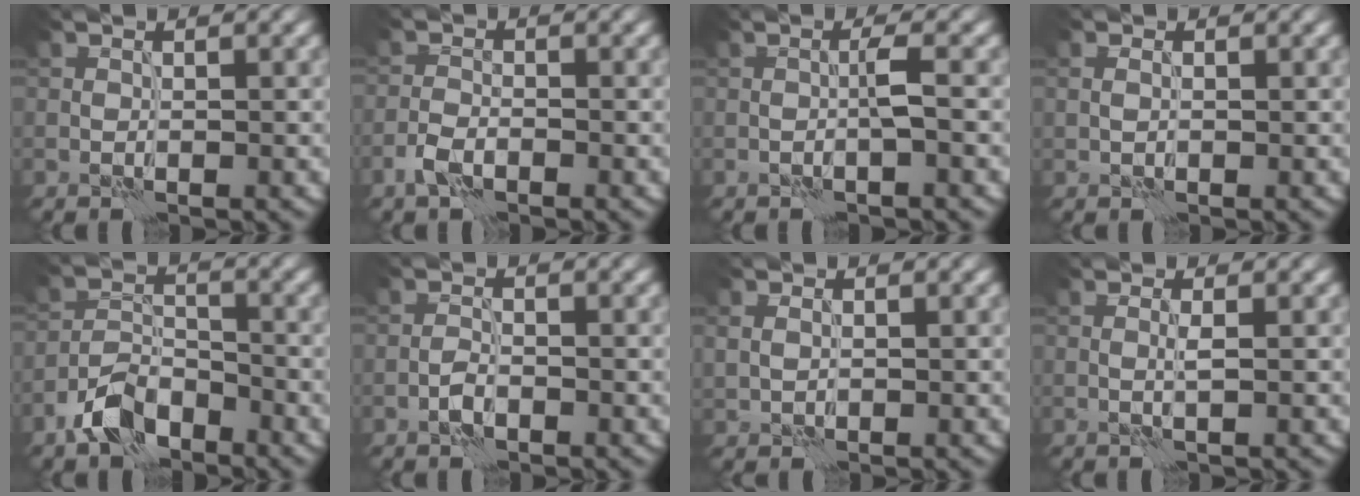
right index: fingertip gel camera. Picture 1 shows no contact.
{"total": 1.9, "force": [-1.3, 0.8, 1.2], "torque": [-0.026, 0.003, -0.031]}
{"total": 1.6, "force": [-0.5, -0.2, 1.5], "torque": [-0.028, 0.006, -0.011]}
{"total": 1.3, "force": [0.5, 0.9, 0.8], "torque": [-0.015, 0.004, 0.005]}
{"total": 4.7, "force": [-3.3, 2.3, 2.4], "torque": [-0.040, 0.004, -0.073]}
{"total": 1.4, "force": [-0.8, 0.6, 0.9], "torque": [-0.019, 0.003, -0.020]}
{"total": 1.3, "force": [0.5, 0.9, 0.8], "torque": [-0.019, 0.002, 0.013]}
{"total": 0.9, "force": [0.2, -0.2, 0.9], "torque": [-0.022, 0.002, 0.002]}